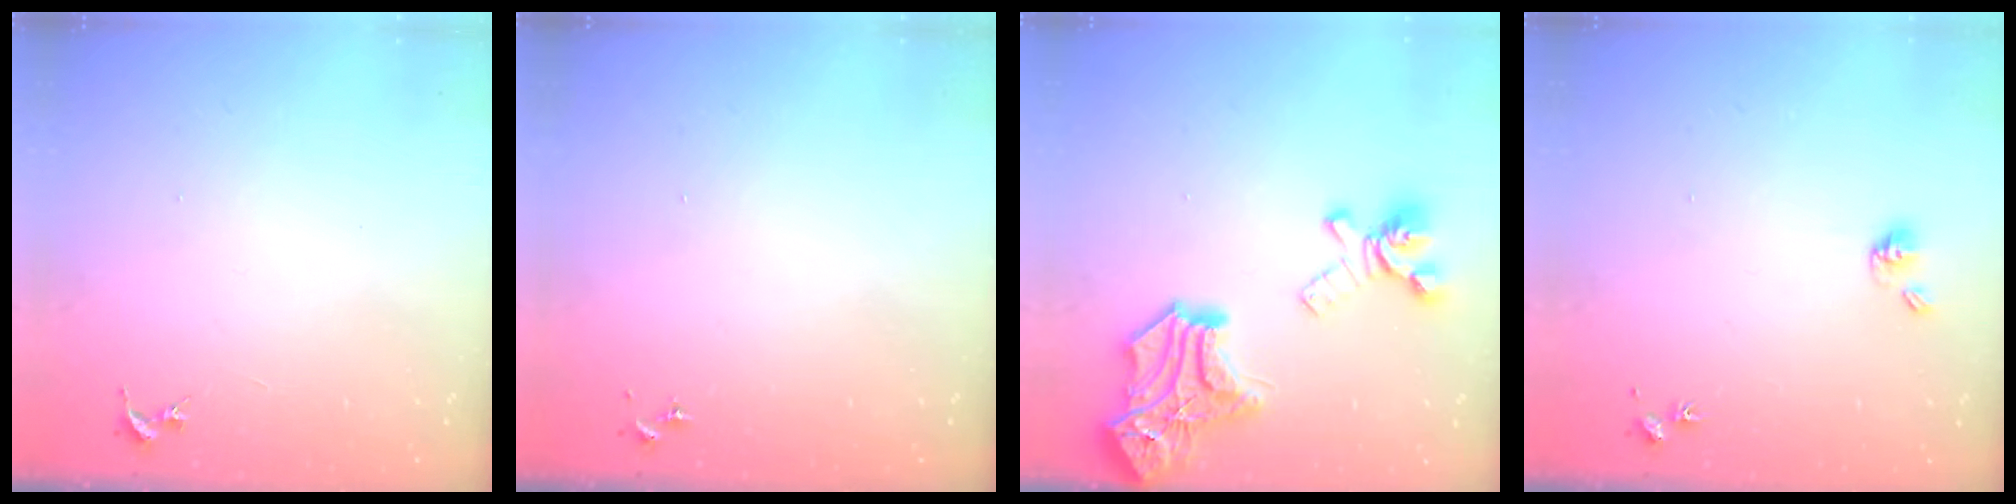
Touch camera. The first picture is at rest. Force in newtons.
{"total": 0.0}
{"total": 24.6, "press": 24.6, "slide": 0.7}
{"total": 5.8, "press": 5.3, "slide": 2.3}